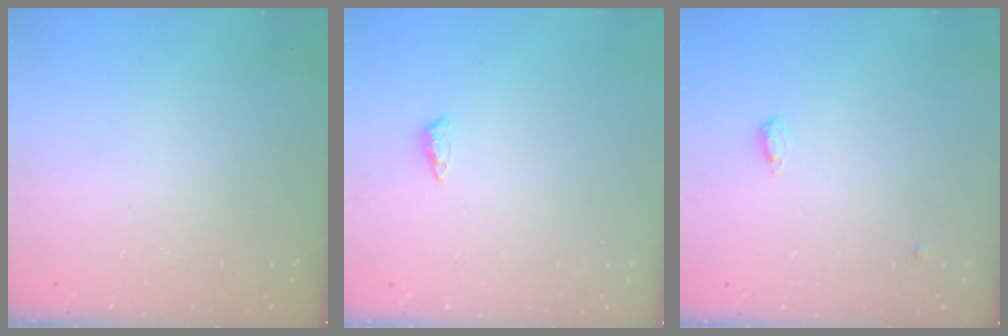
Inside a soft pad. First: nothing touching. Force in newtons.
{"total": 6.1, "press": 6.0, "slide": 1.0}
{"total": 4.0, "press": 3.9, "slide": 0.7}